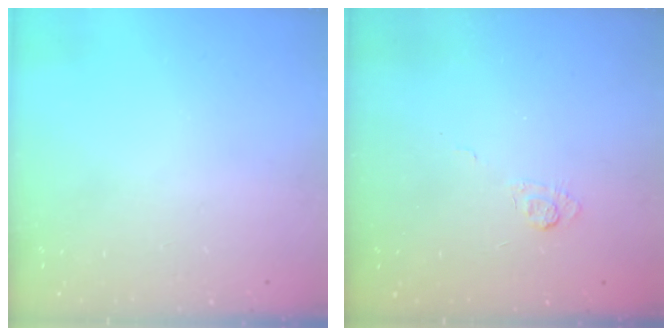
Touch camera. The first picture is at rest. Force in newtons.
{"total": 2.9, "press": 2.4, "slide": 1.6}